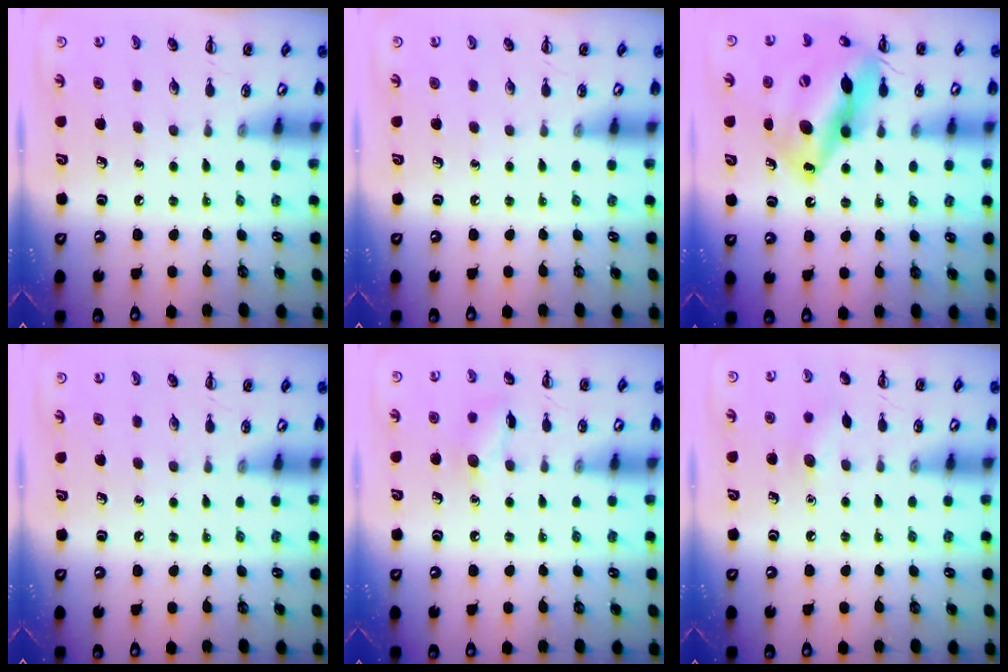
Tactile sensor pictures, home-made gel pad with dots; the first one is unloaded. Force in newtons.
{"total": 0.0}
{"total": 19.6, "press": 19.5, "slide": 2.3}
{"total": 0.0}
{"total": 7.4, "press": 7.3, "slide": 0.8}
{"total": 6.7, "press": 6.5, "slide": 1.7}